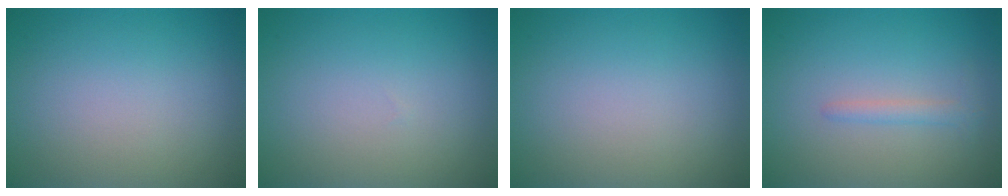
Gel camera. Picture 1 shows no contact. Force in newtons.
{"total": 0.0}
{"total": 0.0}
{"total": 1.3, "press": 1.3, "slide": 0.1}